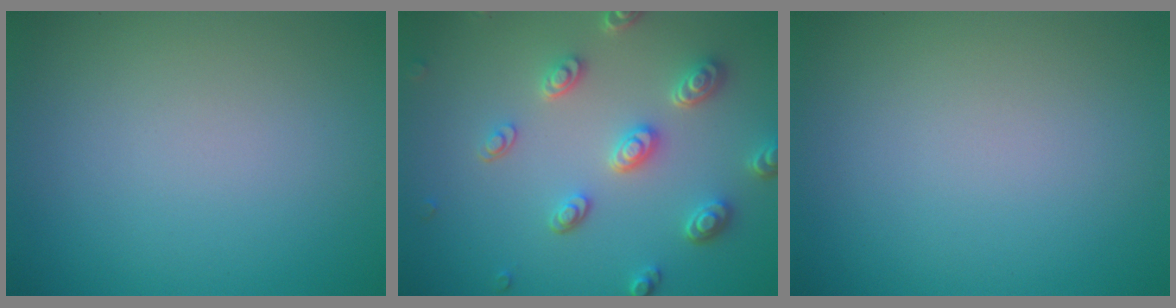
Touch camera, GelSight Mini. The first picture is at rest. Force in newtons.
{"total": 4.5, "press": 3.6, "slide": 2.7}
{"total": 0.0}